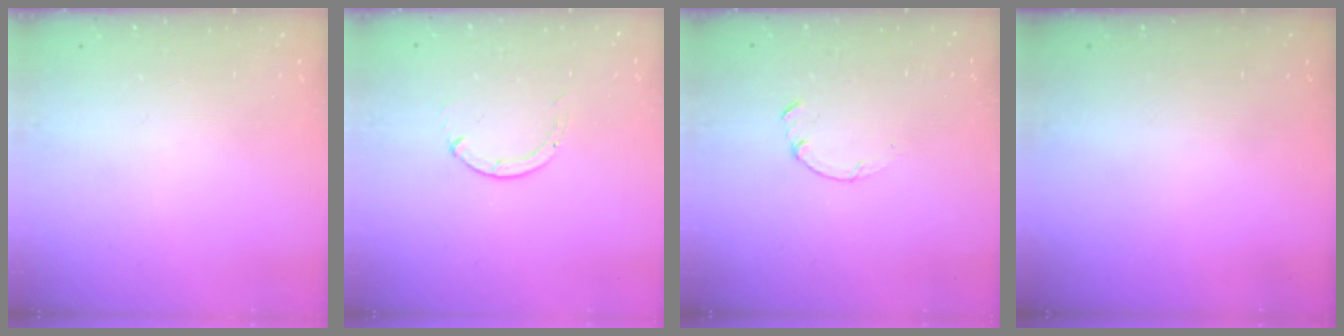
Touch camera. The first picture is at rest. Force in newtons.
{"total": 0.0}
{"total": 0.0}
{"total": 0.0}